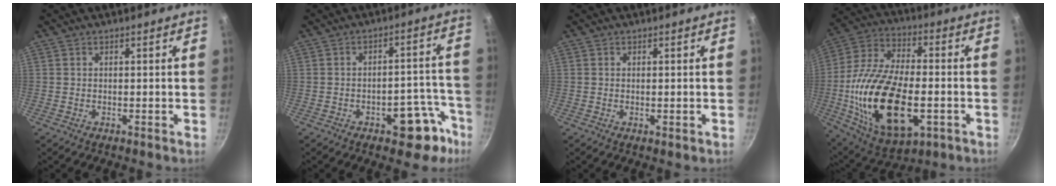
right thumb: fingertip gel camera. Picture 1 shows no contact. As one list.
[{"total": 11.2, "force": [-6.1, 5.7, 7.5], "torque": [-0.028, 0.060, -0.070]}, {"total": 0.9, "force": [-0.2, 0.2, 0.8], "torque": [-0.012, -0.003, -0.003]}, {"total": 25.8, "force": [-5.2, 13.3, 21.5], "torque": [-0.409, 0.016, -0.084]}]